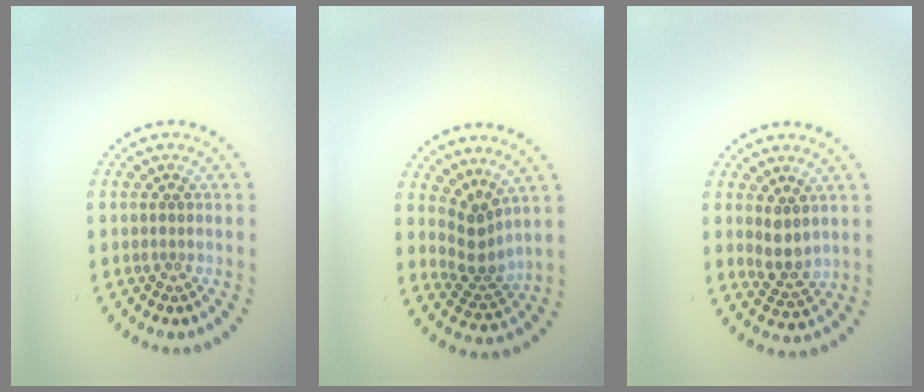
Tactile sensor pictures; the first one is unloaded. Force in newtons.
{"total": 2.8, "press": 2.0, "slide": 1.9}
{"total": 2.4, "press": 2.0, "slide": 1.4}